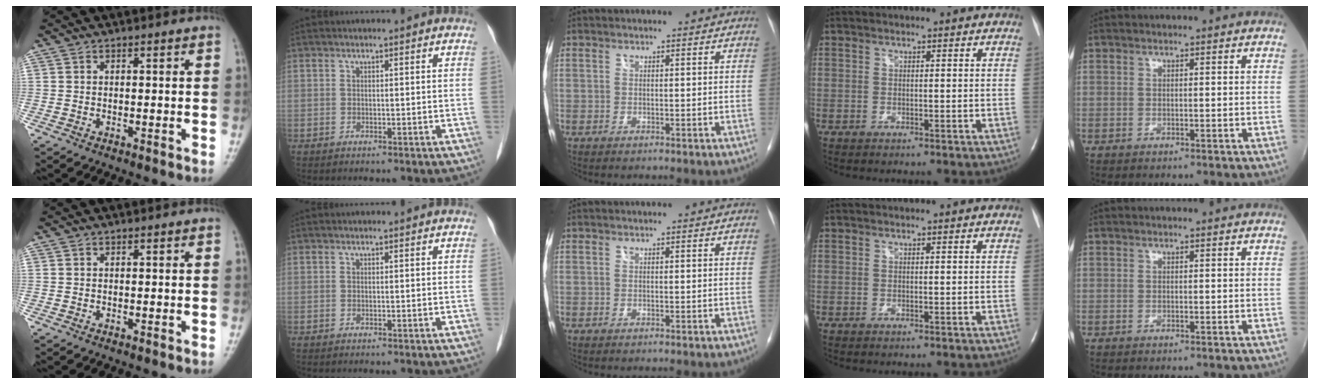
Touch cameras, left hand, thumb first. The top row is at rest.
{}